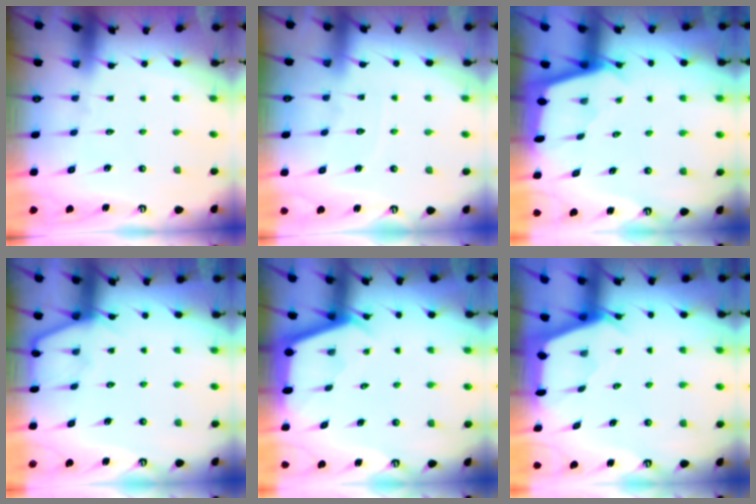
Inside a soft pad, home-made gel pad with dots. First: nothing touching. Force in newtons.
{"total": 3.8, "press": 3.7, "slide": 0.5}
{"total": 1.7, "press": 1.7, "slide": 0.1}
{"total": 4.9, "press": 4.9, "slide": 0.4}
{"total": 2.4, "press": 2.4, "slide": 0.2}
{"total": 2.4, "press": 2.4, "slide": 0.3}